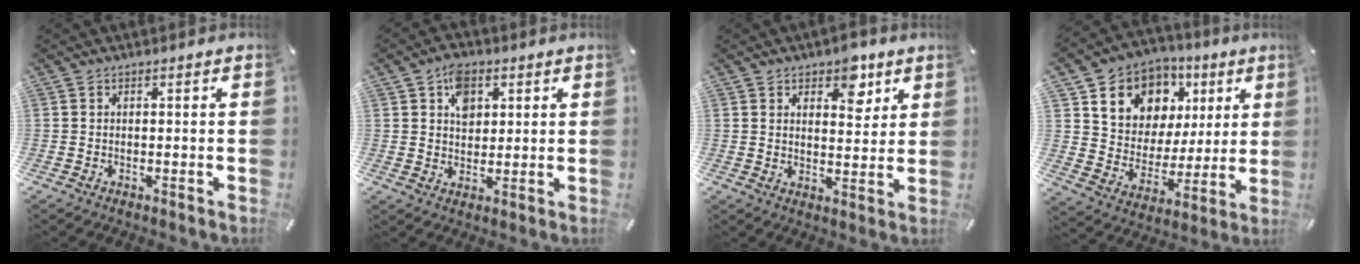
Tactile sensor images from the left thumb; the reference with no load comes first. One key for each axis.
{"total": 6.6, "fx": 2.6, "fy": 5.0, "fz": 3.4, "tx": -0.047, "ty": 0.000, "tz": 0.042}
{"total": 7.1, "fx": 4.3, "fy": 4.4, "fz": 3.5, "tx": -0.020, "ty": -0.024, "tz": 0.066}
{"total": 11.7, "fx": 5.4, "fy": 10.1, "fz": 2.3, "tx": -0.046, "ty": -0.041, "tz": 0.106}